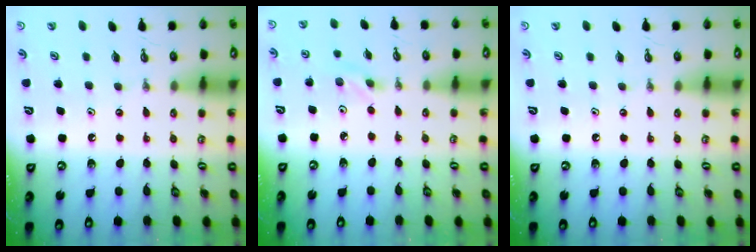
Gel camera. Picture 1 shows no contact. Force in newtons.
{"total": 2.9, "press": 2.6, "slide": 1.4}
{"total": 0.0}